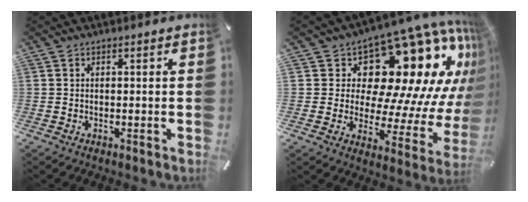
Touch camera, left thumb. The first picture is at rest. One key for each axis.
{"total": 20.5, "fx": 9.8, "fy": 12.1, "fz": 13.4, "tx": -0.168, "ty": -0.099, "tz": 0.173}